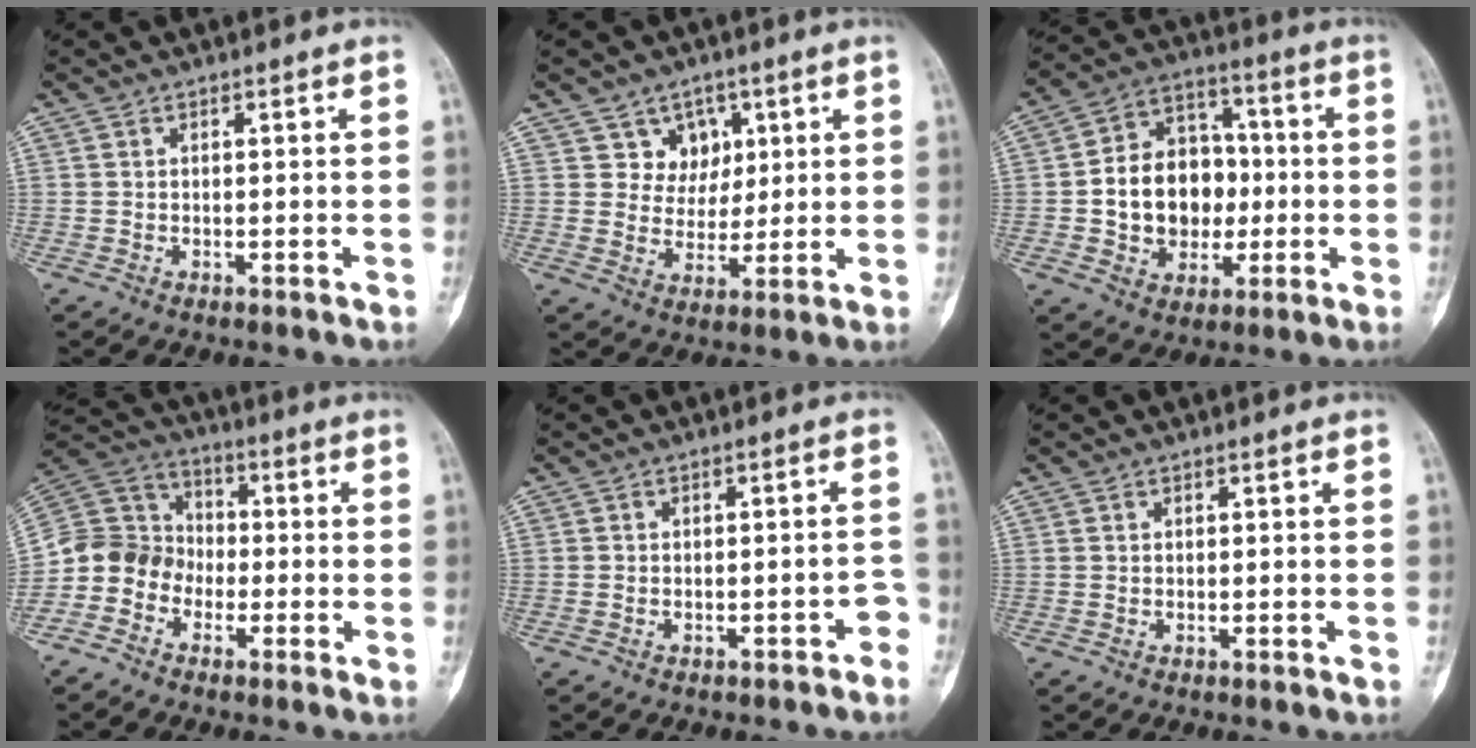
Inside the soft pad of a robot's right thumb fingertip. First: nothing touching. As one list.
[{"total": 6.3, "force": [3.1, 5.4, 1.2], "torque": [0.019, -0.015, 0.055]}, {"total": 15.1, "force": [-0.9, 12.0, 9.2], "torque": [-0.097, 0.033, -0.013]}, {"total": 10.2, "force": [-4.2, 8.7, 3.2], "torque": [-0.045, 0.060, -0.091]}, {"total": 2.8, "force": [-1.9, 1.4, 1.6], "torque": [-0.010, 0.033, -0.020]}, {"total": 0.0}]